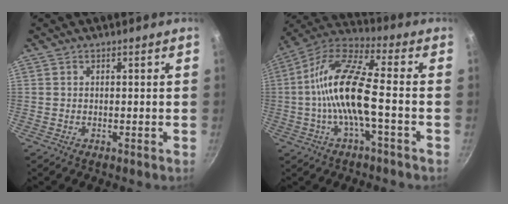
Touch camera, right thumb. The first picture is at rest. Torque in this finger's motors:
{"motor_torque": [2.82, 2.19, 1.92, -0.62, 0.65]}